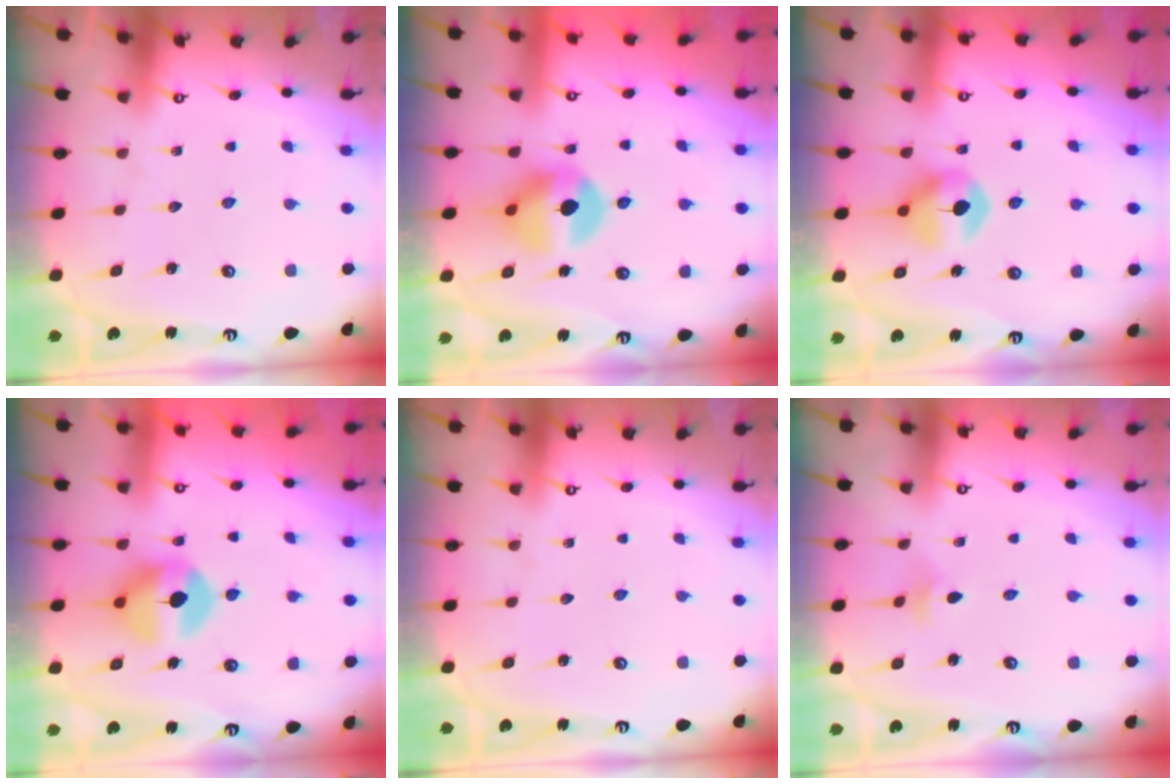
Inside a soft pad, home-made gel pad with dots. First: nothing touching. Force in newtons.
{"total": 10.5, "press": 10.5, "slide": 0.6}
{"total": 8.0, "press": 7.9, "slide": 0.3}
{"total": 9.2, "press": 9.2, "slide": 1.1}
{"total": 0.0}
{"total": 2.7, "press": 2.6, "slide": 0.5}